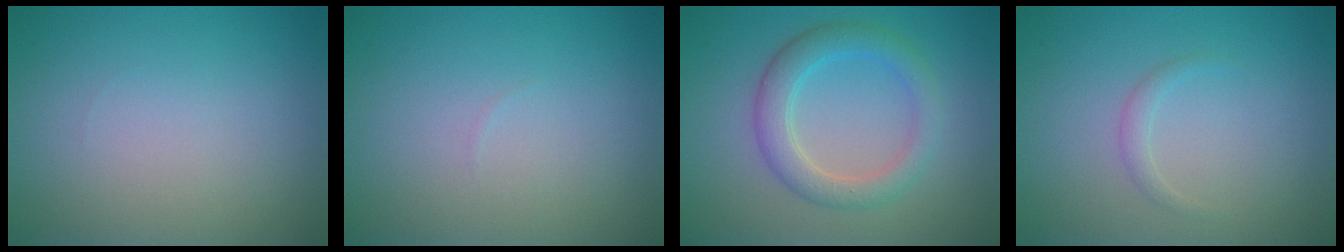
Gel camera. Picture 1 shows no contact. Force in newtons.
{"total": 0.0}
{"total": 3.6, "press": 3.6, "slide": 0.2}
{"total": 0.8, "press": 0.8, "slide": 0.0}